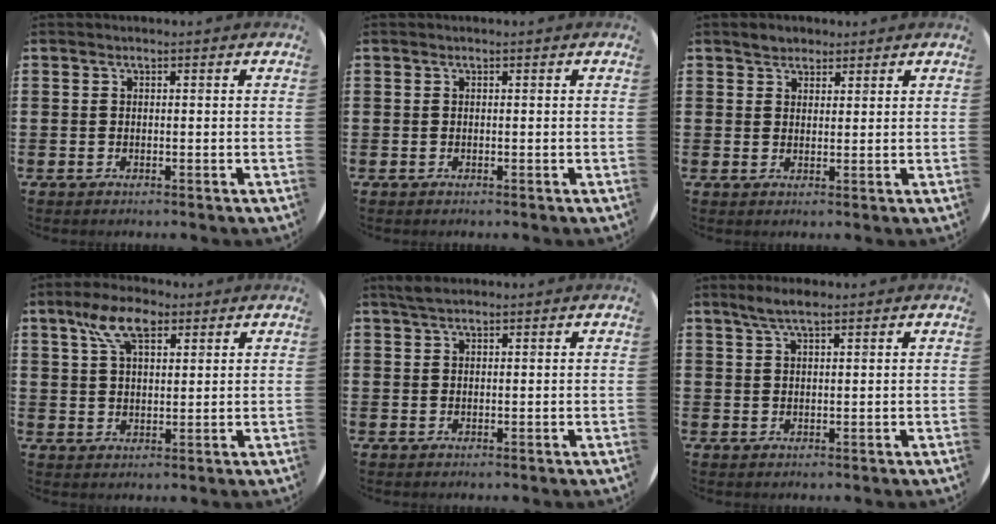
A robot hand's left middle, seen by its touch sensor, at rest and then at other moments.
{"total": 0.0}
{"total": 2.2, "force": [2.0, 0.9, 0.0], "torque": [0.004, 0.003, 0.037]}
{"total": 7.3, "force": [4.3, 3.6, 4.7], "torque": [-0.090, 0.005, 0.075]}
{"total": 2.0, "force": [1.6, 0.5, 1.1], "torque": [-0.024, 0.006, 0.029]}
{"total": 2.9, "force": [2.2, 0.5, 1.9], "torque": [-0.041, 0.005, 0.038]}